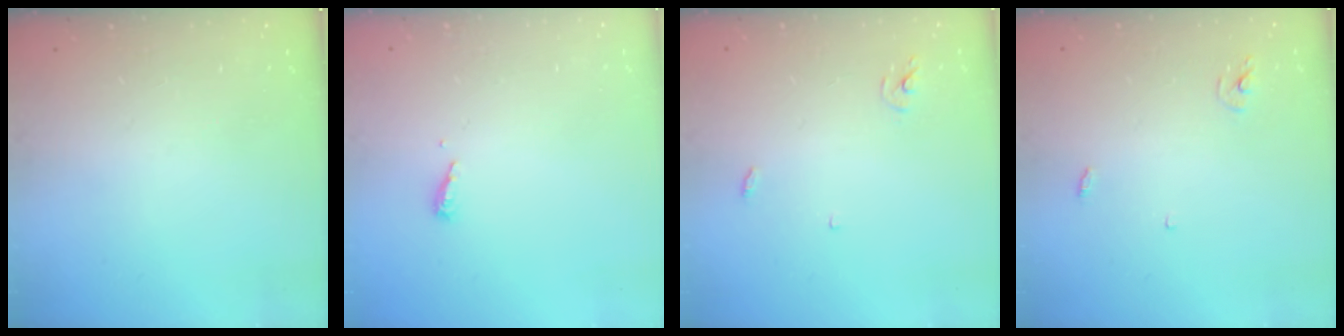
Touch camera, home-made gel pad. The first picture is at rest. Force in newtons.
{"total": 4.7, "press": 4.6, "slide": 0.4}
{"total": 3.0, "press": 3.0, "slide": 0.2}
{"total": 2.9, "press": 2.9, "slide": 0.2}